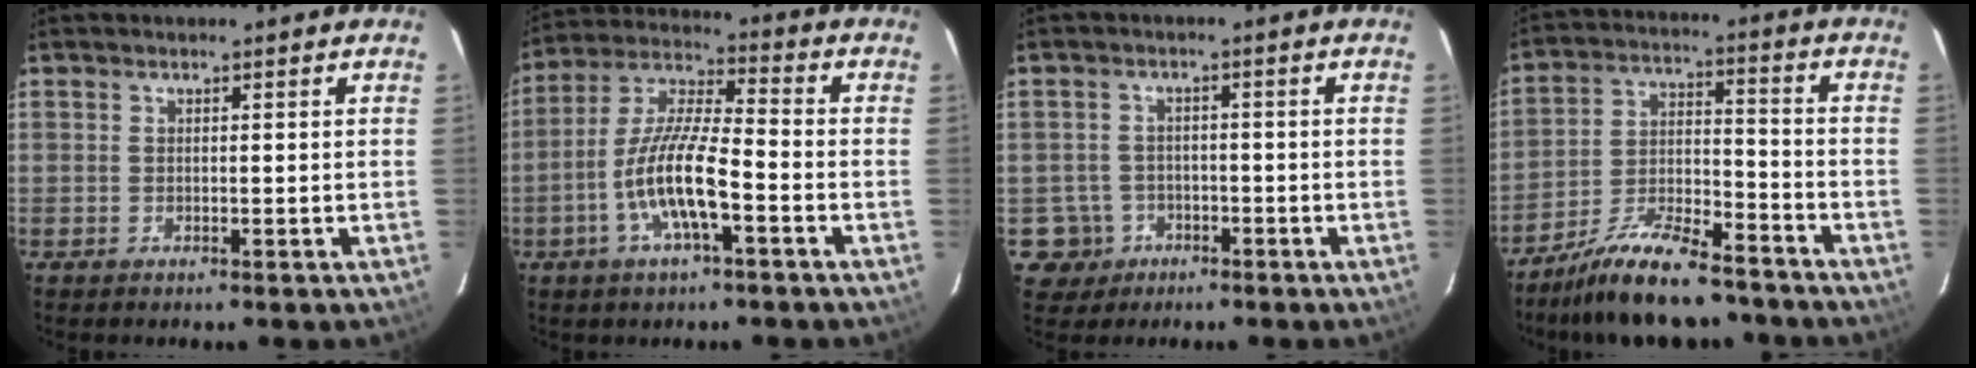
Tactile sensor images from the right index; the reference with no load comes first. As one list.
[{"total": 12.0, "force": [-4.7, 2.6, 10.8], "torque": [-0.223, -0.003, -0.092]}, {"total": 5.4, "force": [-2.1, 5.0, 0.1], "torque": [-0.017, 0.022, -0.031]}, {"total": 15.7, "force": [-12.9, 4.3, 7.9], "torque": [-0.155, 0.002, -0.216]}]